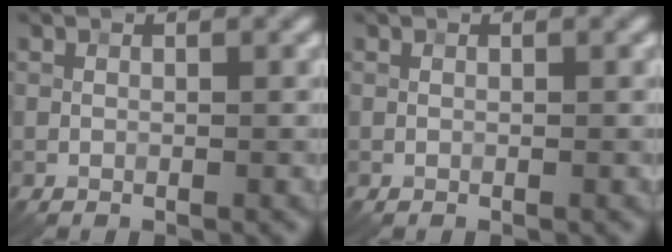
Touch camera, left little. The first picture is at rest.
{"total": 0.0}